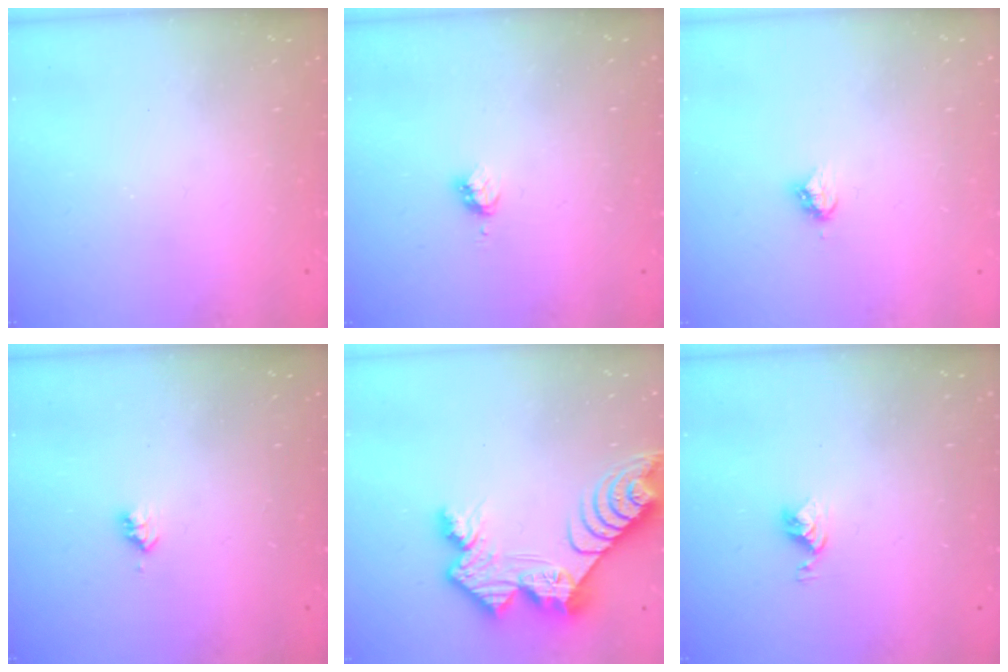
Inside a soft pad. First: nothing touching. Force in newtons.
{"total": 2.9, "press": 2.8, "slide": 0.4}
{"total": 3.9, "press": 3.9, "slide": 0.4}
{"total": 3.1, "press": 3.1, "slide": 0.4}
{"total": 13.9, "press": 13.9, "slide": 1.0}
{"total": 5.2, "press": 5.2, "slide": 0.6}